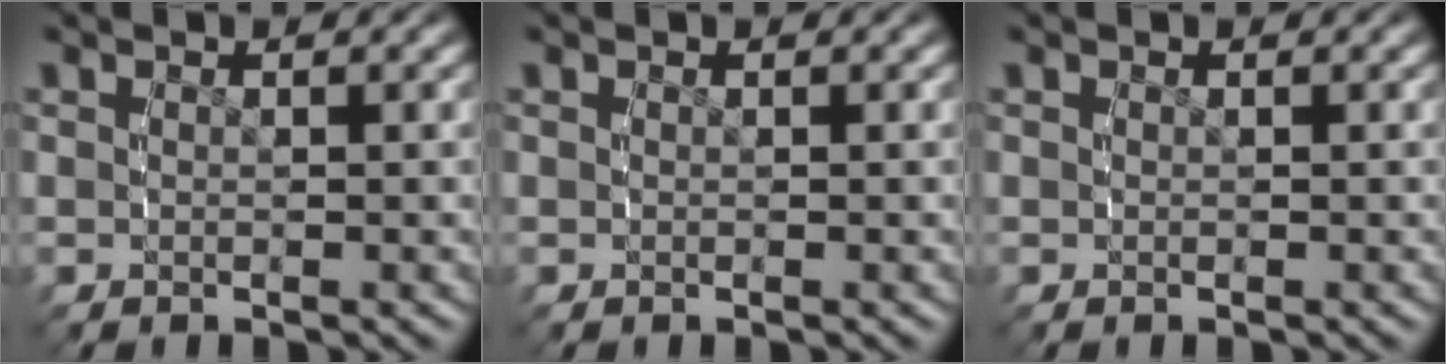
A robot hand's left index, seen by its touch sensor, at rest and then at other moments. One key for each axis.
{"total": 0.0}
{"total": 0.0}